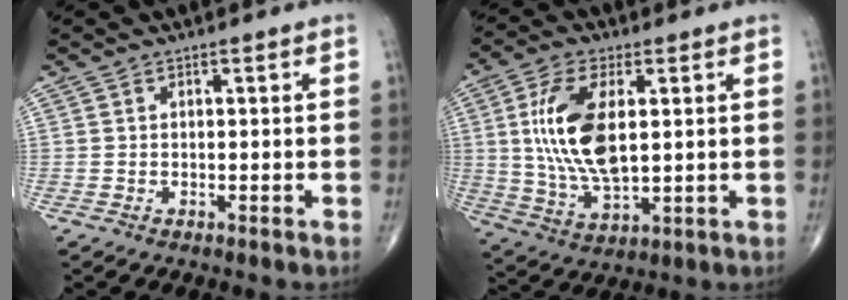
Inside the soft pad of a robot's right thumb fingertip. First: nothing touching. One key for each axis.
{"total": 14.5, "fx": 2.4, "fy": 6.9, "fz": 12.5, "tx": -0.250, "ty": -0.012, "tz": 0.052}